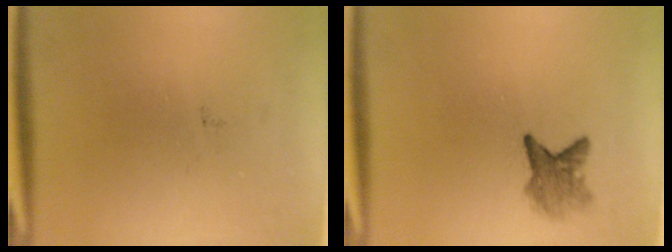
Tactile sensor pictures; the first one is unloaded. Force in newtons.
{"total": 3.2}